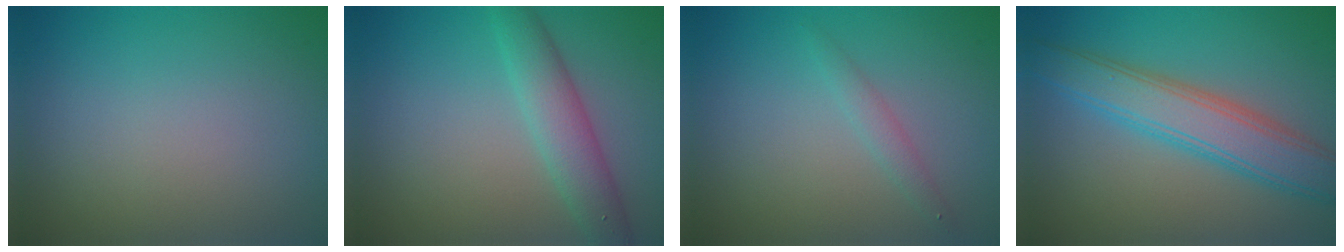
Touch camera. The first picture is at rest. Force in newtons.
{"total": 4.1, "press": 4.1, "slide": 0.0}
{"total": 1.3, "press": 1.3, "slide": 0.0}
{"total": 5.8, "press": 5.8, "slide": 0.2}